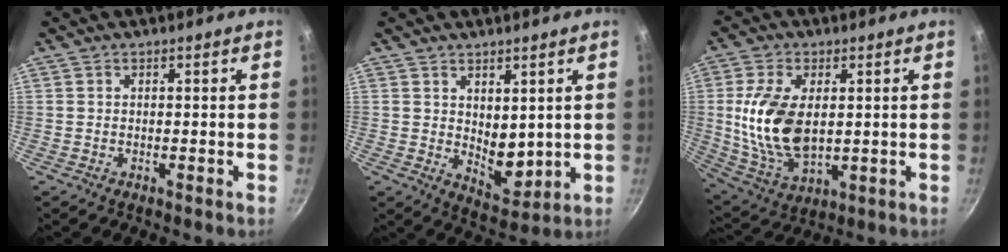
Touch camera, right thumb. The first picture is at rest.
{"total": 6.9, "force": [2.1, 4.2, 5.0], "torque": [-0.054, -0.035, 0.046]}
{"total": 14.7, "force": [1.5, 8.5, 12.0], "torque": [-0.222, -0.016, 0.038]}